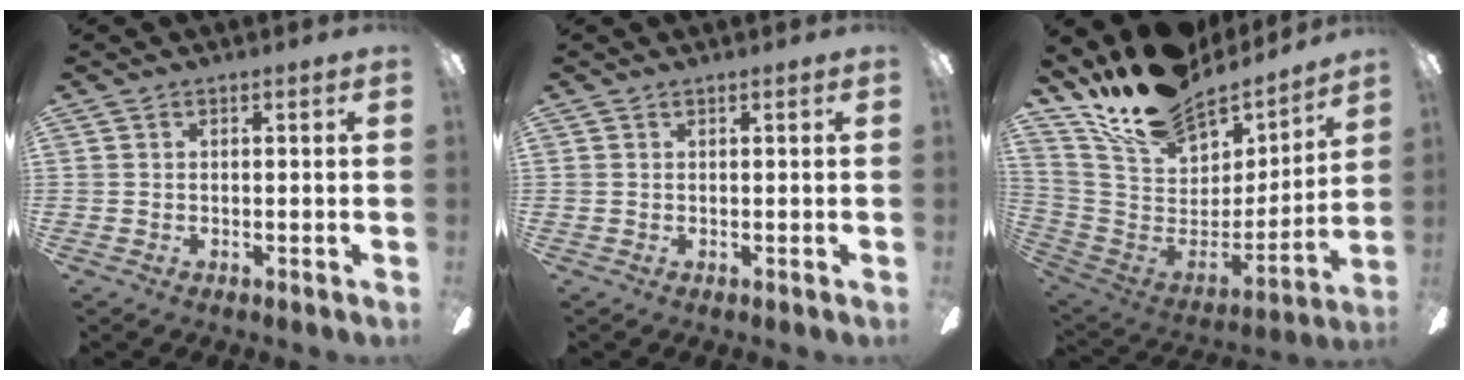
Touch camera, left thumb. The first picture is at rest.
{"total": 0.0}
{"total": 20.7, "force": [17.0, 9.0, 7.7], "torque": [-0.146, -0.119, 0.308]}